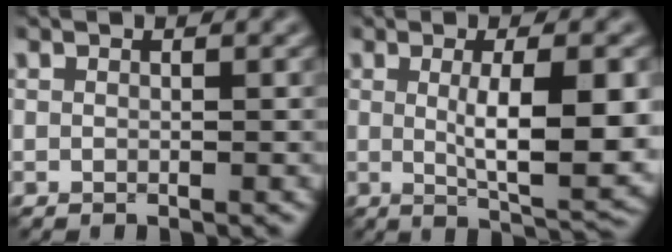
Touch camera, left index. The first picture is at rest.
{"total": 7.8, "force": [0.3, 1.8, 7.5], "torque": [-0.111, -0.004, 0.012]}